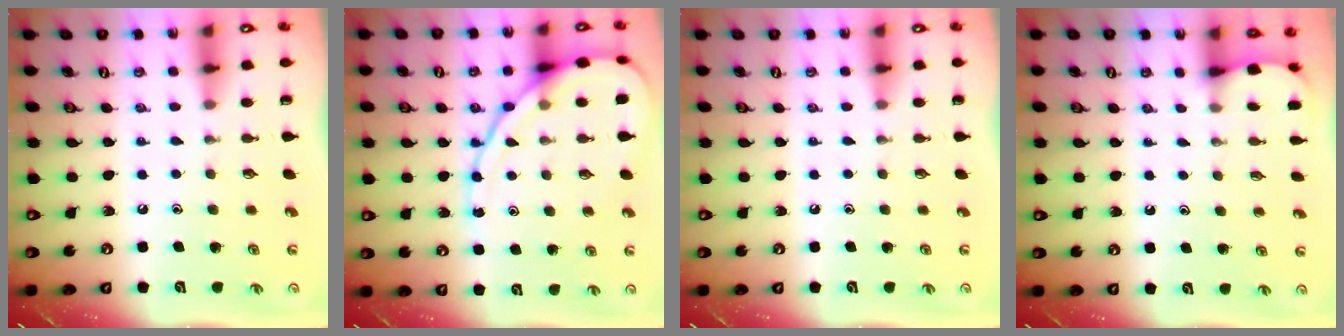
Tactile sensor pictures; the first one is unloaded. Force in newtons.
{"total": 12.8, "press": 12.7, "slide": 1.3}
{"total": 0.0}
{"total": 1.8, "press": 1.7, "slide": 0.2}